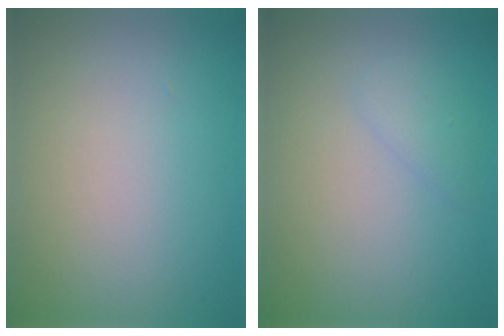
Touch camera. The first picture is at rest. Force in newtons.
{"total": 1.1, "press": 1.1, "slide": 0.0}